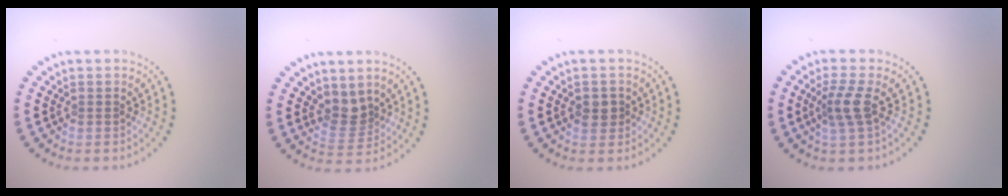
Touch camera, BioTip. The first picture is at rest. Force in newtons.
{"total": 2.4, "press": 1.7, "slide": 1.7}
{"total": 1.5, "press": 1.5, "slide": 0.2}
{"total": 2.4, "press": 1.9, "slide": 1.6}